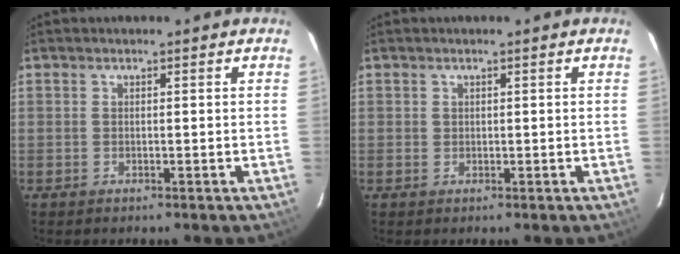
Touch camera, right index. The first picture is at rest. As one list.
[{"total": 0.6, "force": [0.1, 0.6, 0.1], "torque": [0.001, 0.002, 0.003]}]